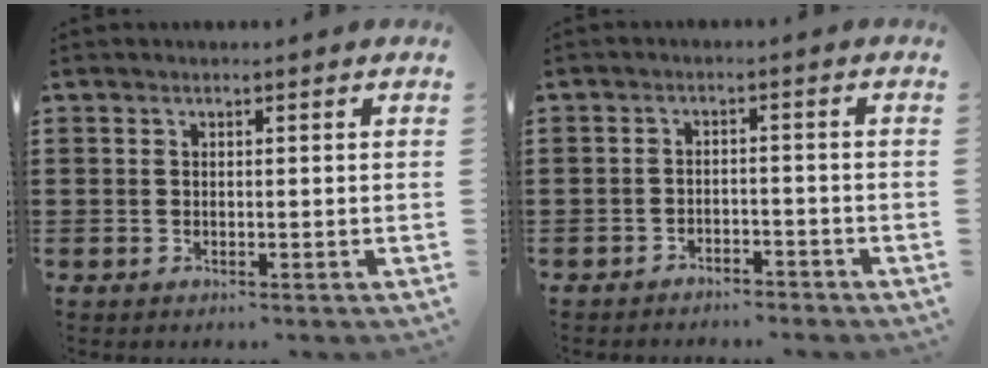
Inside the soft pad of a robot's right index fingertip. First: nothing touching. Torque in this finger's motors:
{"motor_torque": [-1.02, 1.12, -0.14, -0.03]}